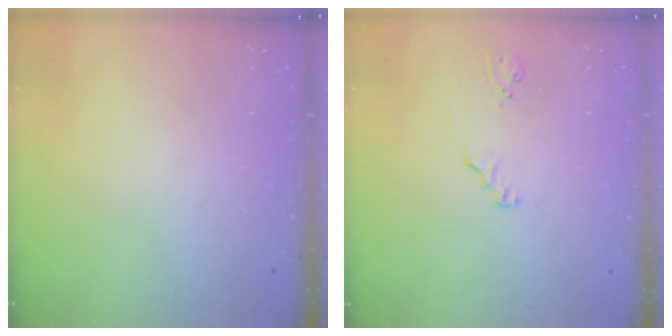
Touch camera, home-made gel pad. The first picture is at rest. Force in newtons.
{"total": 1.2, "press": 1.2, "slide": 0.1}